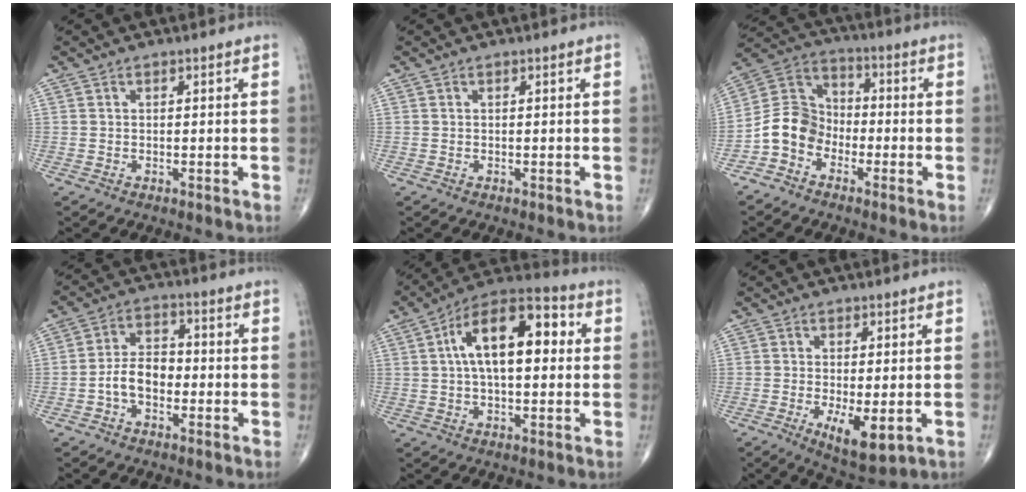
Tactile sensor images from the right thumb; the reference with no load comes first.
{"total": 0.0}
{"total": 8.8, "force": [-3.8, 7.0, 3.9], "torque": [-0.059, 0.051, -0.088]}
{"total": 6.8, "force": [-2.0, 4.4, 4.7], "torque": [-0.072, 0.029, -0.047]}
{"total": 16.2, "force": [2.6, 7.9, 13.9], "torque": [-0.215, 0.032, 0.034]}
{"total": 7.7, "force": [-2.0, 2.9, 6.9], "torque": [-0.109, -0.021, -0.024]}